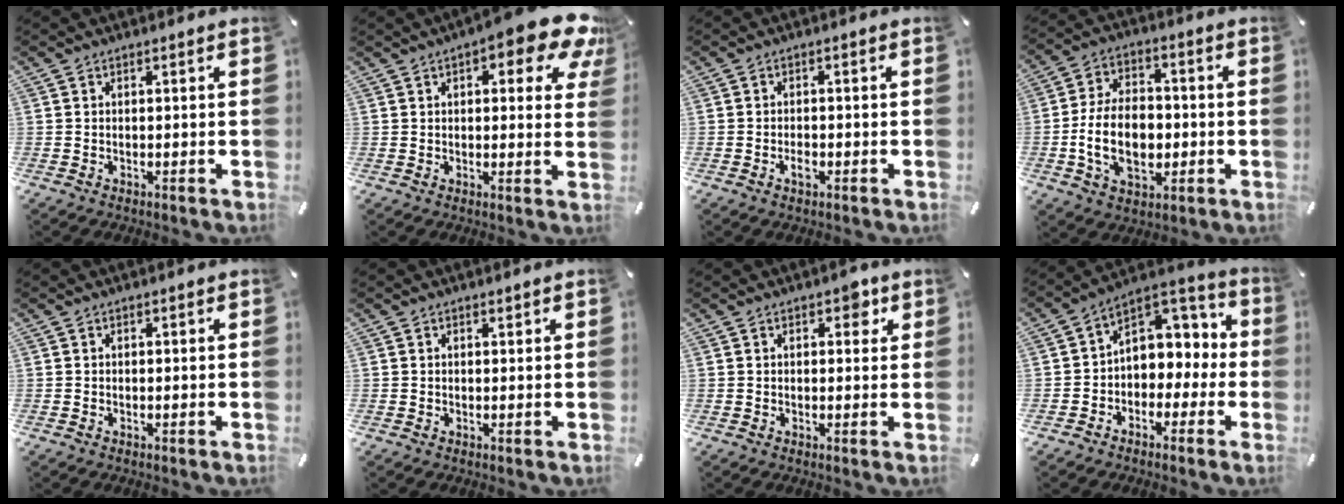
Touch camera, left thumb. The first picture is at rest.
{"total": 12.0, "force": [6.7, 4.4, 9.0], "torque": [-0.118, -0.039, 0.110]}
{"total": 2.1, "force": [-1.0, 1.1, 1.4], "torque": [-0.026, 0.005, -0.018]}
{"total": 14.0, "force": [-2.6, 9.4, 10.0], "torque": [-0.203, 0.001, -0.047]}
{"total": 0.0}
{"total": 0.6, "force": [0.4, 0.4, 0.0], "torque": [0.002, 0.002, 0.007]}
{"total": 3.3, "force": [1.4, 1.9, 2.3], "torque": [-0.018, -0.003, 0.015]}
{"total": 7.3, "force": [0.5, 6.8, 2.6], "torque": [-0.036, -0.004, 0.010]}